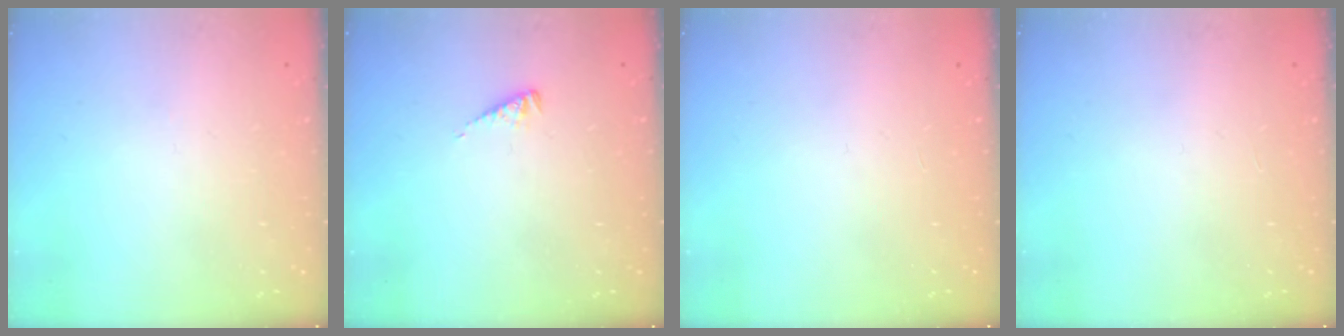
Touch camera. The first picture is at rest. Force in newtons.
{"total": 2.7, "press": 2.7, "slide": 0.3}
{"total": 0.0}
{"total": 0.0}